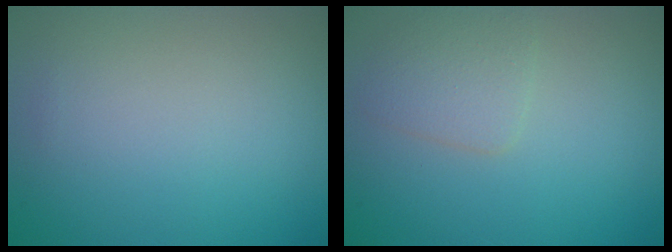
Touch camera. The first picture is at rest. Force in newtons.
{"total": 2.1, "press": 2.1, "slide": 0.1}